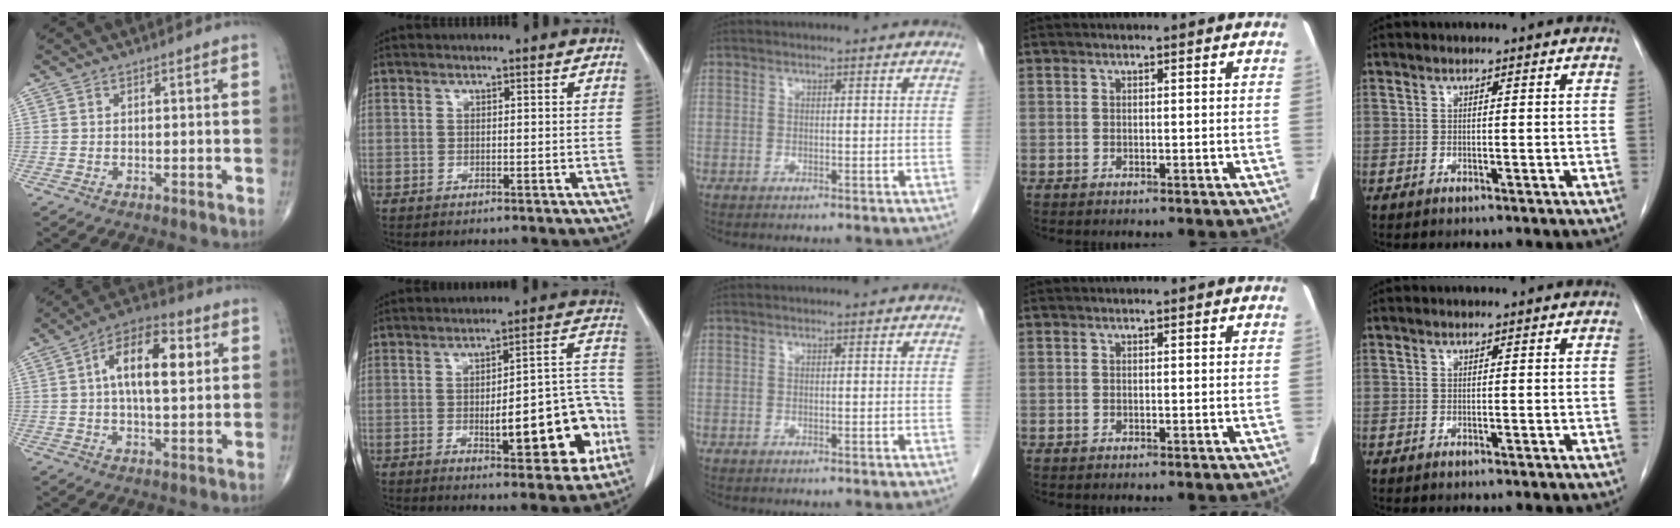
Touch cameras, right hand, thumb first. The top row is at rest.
{"thumb": {"total": 13.0, "force": [2.9, 5.8, 11.2], "torque": [-0.175, 0.013, 0.040]}, "index": {"total": 15.5, "force": [-4.4, 4.6, 14.2], "torque": [-0.165, 0.037, -0.046]}}